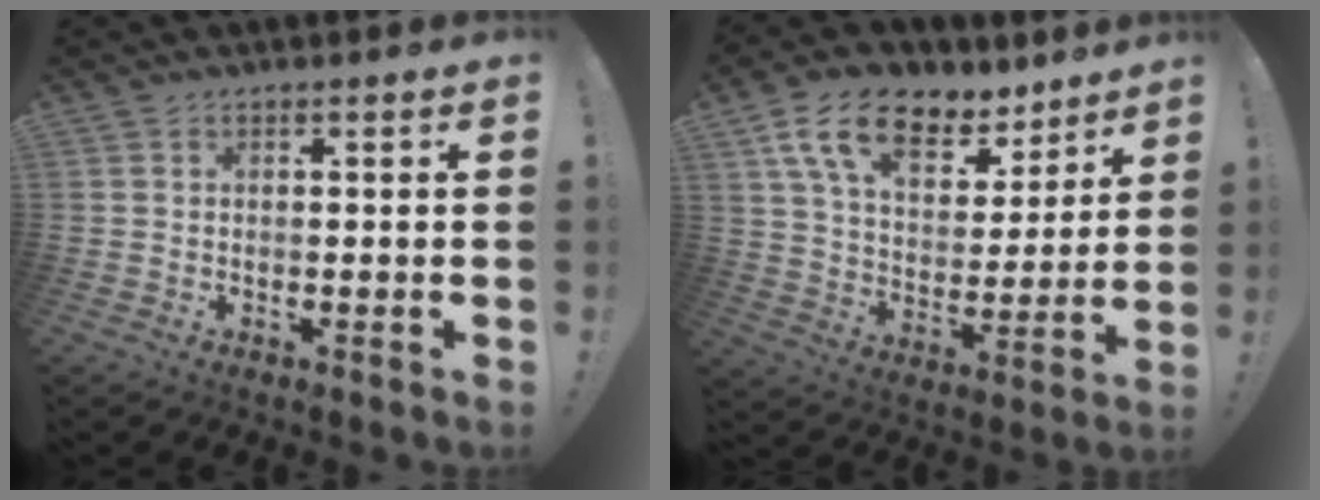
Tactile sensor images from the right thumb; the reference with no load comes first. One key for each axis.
{"total": 16.9, "fx": 10.2, "fy": 9.3, "fz": 9.7, "tx": -0.168, "ty": -0.051, "tz": 0.186}